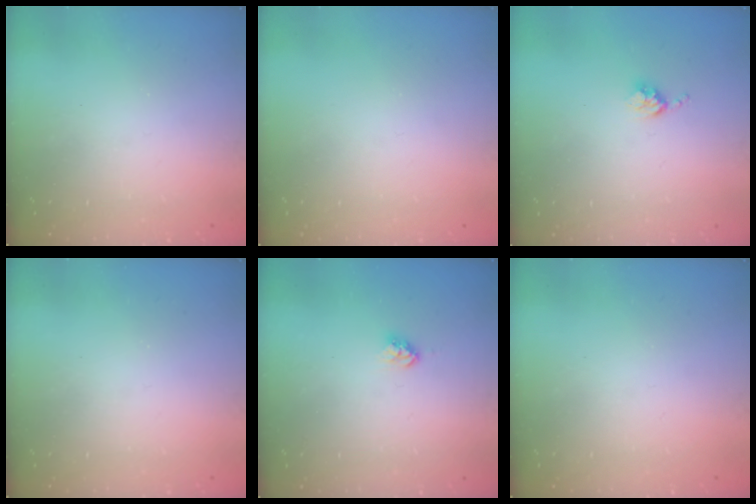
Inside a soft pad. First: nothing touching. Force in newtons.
{"total": 0.0}
{"total": 3.4, "press": 3.4, "slide": 0.4}
{"total": 0.0}
{"total": 3.3, "press": 3.2, "slide": 0.5}
{"total": 0.0}